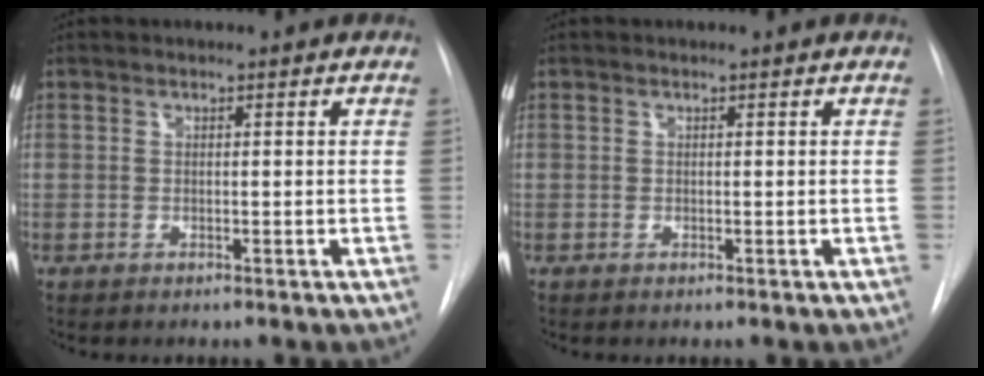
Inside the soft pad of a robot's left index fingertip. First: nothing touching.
{"total": 0.0}